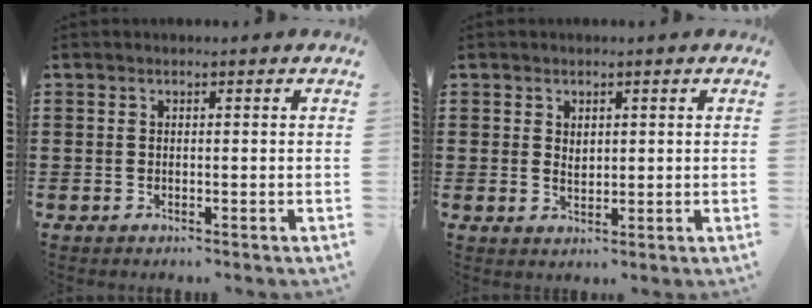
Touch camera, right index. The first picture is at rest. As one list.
[{"total": 1.5, "force": [0.8, 1.0, 0.9], "torque": [-0.011, 0.002, 0.012]}]